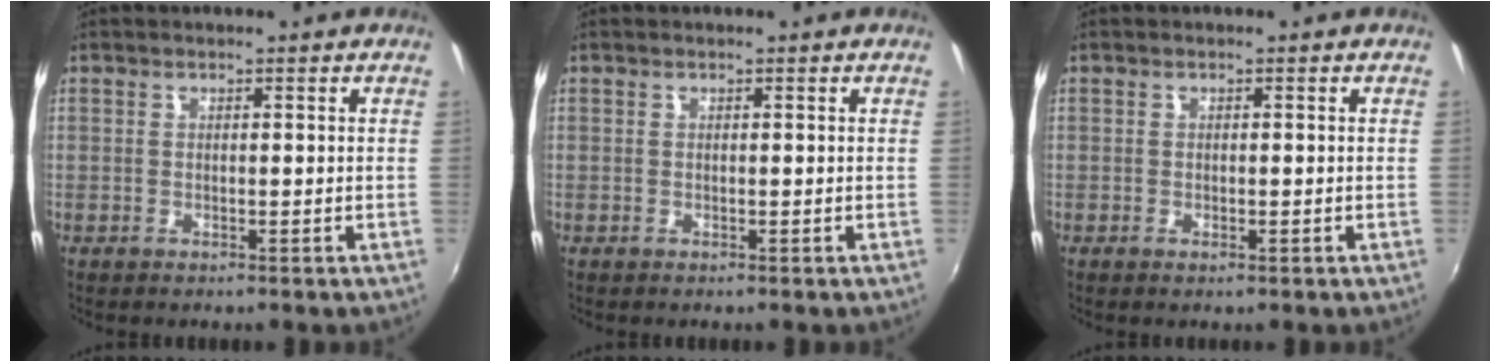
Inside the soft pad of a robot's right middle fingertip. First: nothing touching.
{"total": 0.0}
{"total": 0.6, "force": [-0.3, 0.2, 0.4], "torque": [-0.007, 0.000, -0.004]}